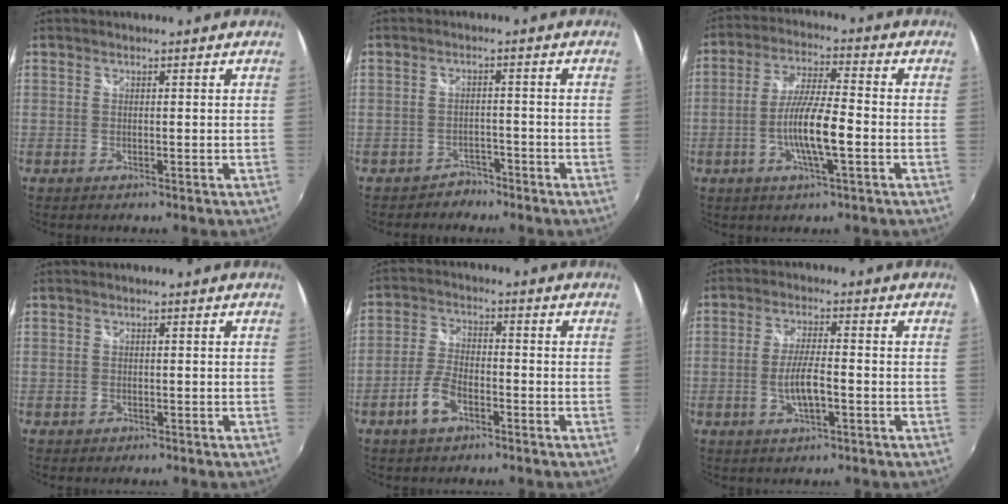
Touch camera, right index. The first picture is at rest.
{"total": 3.7, "force": [-3.0, 2.1, -0.1], "torque": [-0.003, 0.008, -0.048]}
{"total": 9.5, "force": [-2.8, 1.3, 9.0], "torque": [-0.175, -0.002, -0.052]}
{"total": 1.1, "force": [-0.5, 0.9, 0.3], "torque": [-0.004, -0.002, -0.006]}
{"total": 6.4, "force": [-3.5, 3.1, 4.4], "torque": [-0.097, 0.005, -0.063]}
{"total": 6.0, "force": [-1.7, 1.5, 5.5], "torque": [-0.107, -0.003, -0.029]}